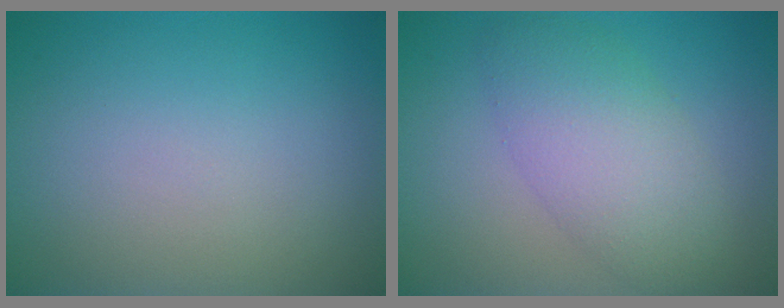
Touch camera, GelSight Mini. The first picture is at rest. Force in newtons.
{"total": 5.4, "press": 5.4, "slide": 0.1}